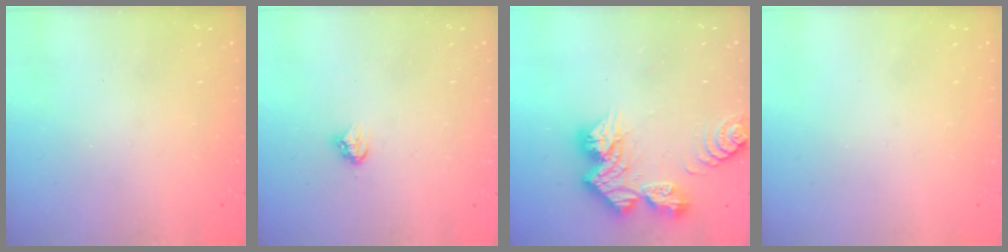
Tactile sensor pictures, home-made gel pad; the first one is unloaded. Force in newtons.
{"total": 3.7, "press": 3.6, "slide": 0.5}
{"total": 14.1, "press": 14.1, "slide": 1.3}
{"total": 0.0}